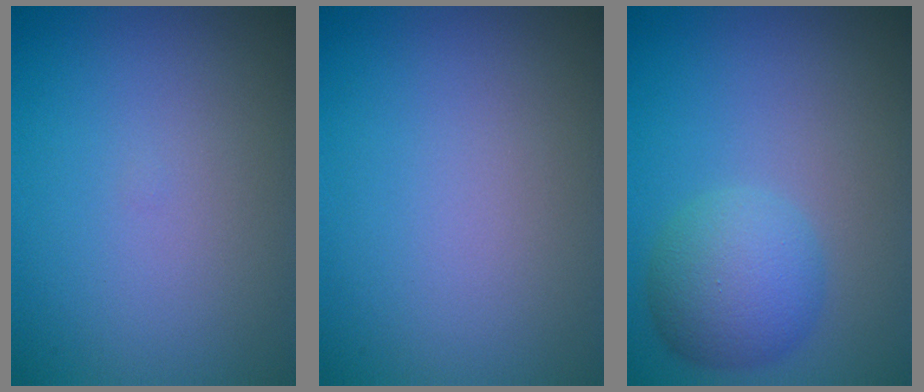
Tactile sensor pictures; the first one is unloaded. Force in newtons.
{"total": 0.0}
{"total": 4.4, "press": 4.4, "slide": 0.1}